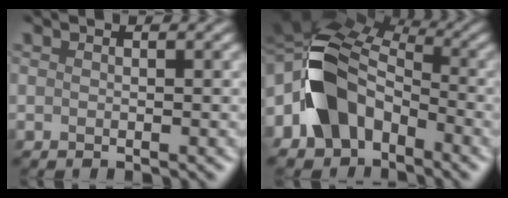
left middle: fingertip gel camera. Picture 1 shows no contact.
{"total": 8.4, "force": [-1.6, 6.2, 5.4], "torque": [-0.112, 0.001, -0.041]}